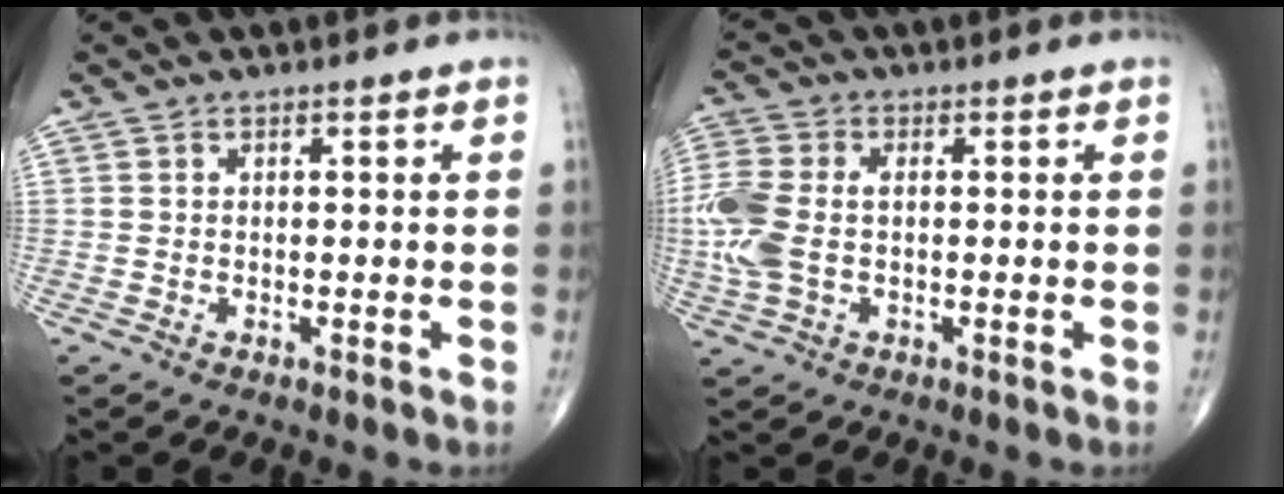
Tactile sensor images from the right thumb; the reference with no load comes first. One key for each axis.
{"total": 10.1, "fx": -0.4, "fy": 6.1, "fz": 8.0, "tx": -0.219, "ty": 0.013, "tz": -0.009}